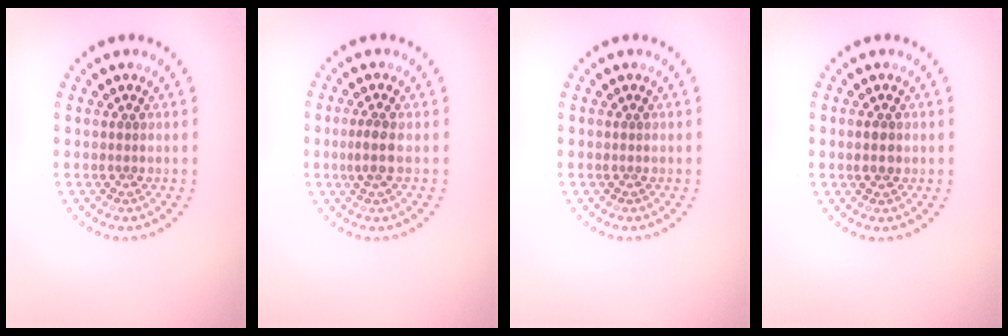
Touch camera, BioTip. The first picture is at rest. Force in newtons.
{"total": 1.8, "press": 1.6, "slide": 0.7}
{"total": 0.0}
{"total": 1.4, "press": 1.4, "slide": 0.1}